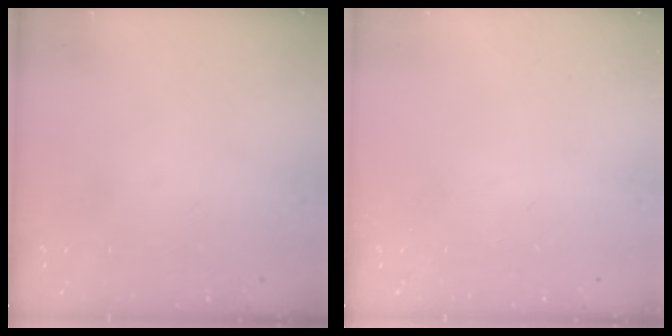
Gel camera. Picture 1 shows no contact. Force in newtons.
{"total": 0.0}